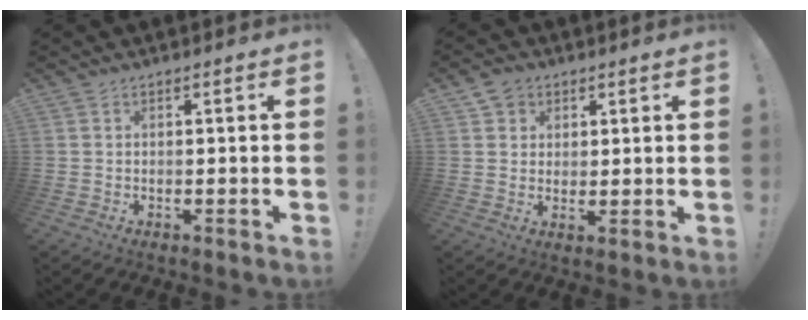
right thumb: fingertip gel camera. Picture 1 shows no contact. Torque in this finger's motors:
{"motor_torque": [0.31, 0.27, -0.41, 0.22, 0.03]}